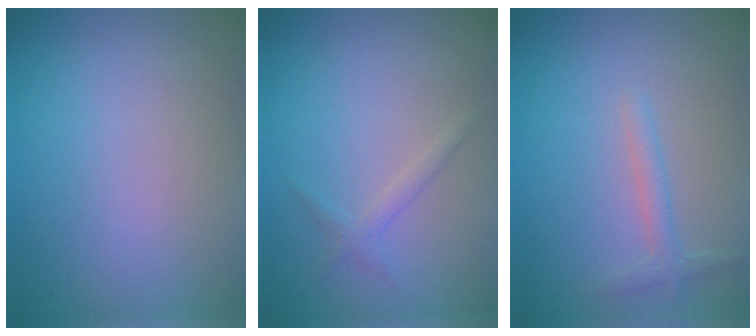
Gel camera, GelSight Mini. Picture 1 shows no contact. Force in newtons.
{"total": 1.1, "press": 1.1, "slide": 0.0}
{"total": 1.5, "press": 1.5, "slide": 0.0}